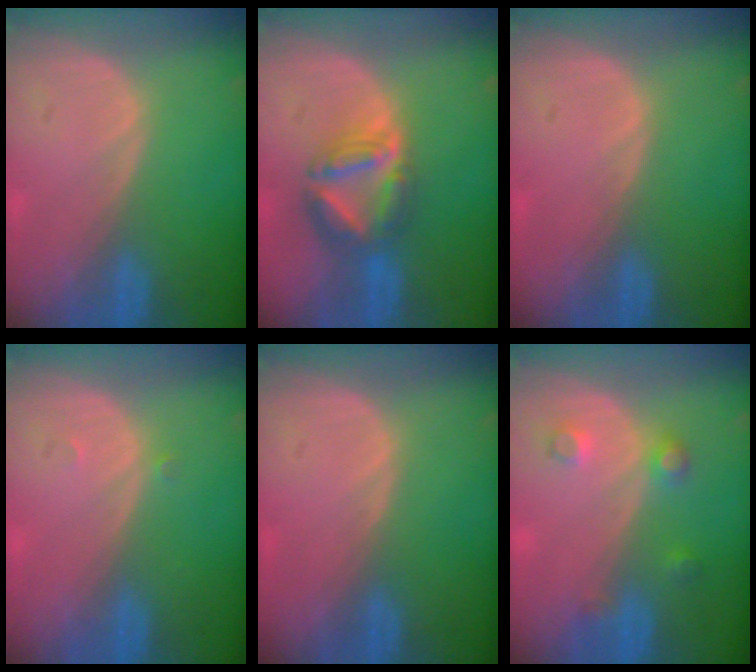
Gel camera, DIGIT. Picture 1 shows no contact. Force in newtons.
{"total": 7.3, "press": 6.4, "slide": 3.5}
{"total": 0.0}
{"total": 0.7, "press": 0.5, "slide": 0.5}
{"total": 0.0}
{"total": 3.5, "press": 3.3, "slide": 1.2}